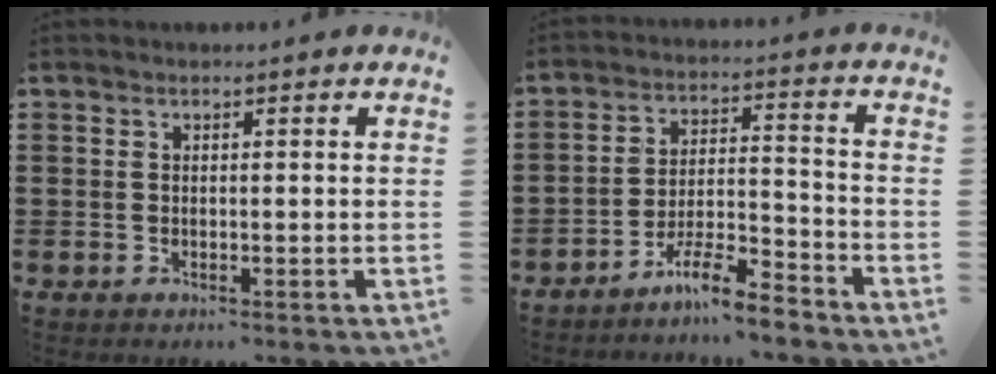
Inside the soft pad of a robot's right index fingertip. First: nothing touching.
{"total": 6.8, "force": [-6.2, 0.4, 2.8], "torque": [-0.053, 0.005, -0.118]}